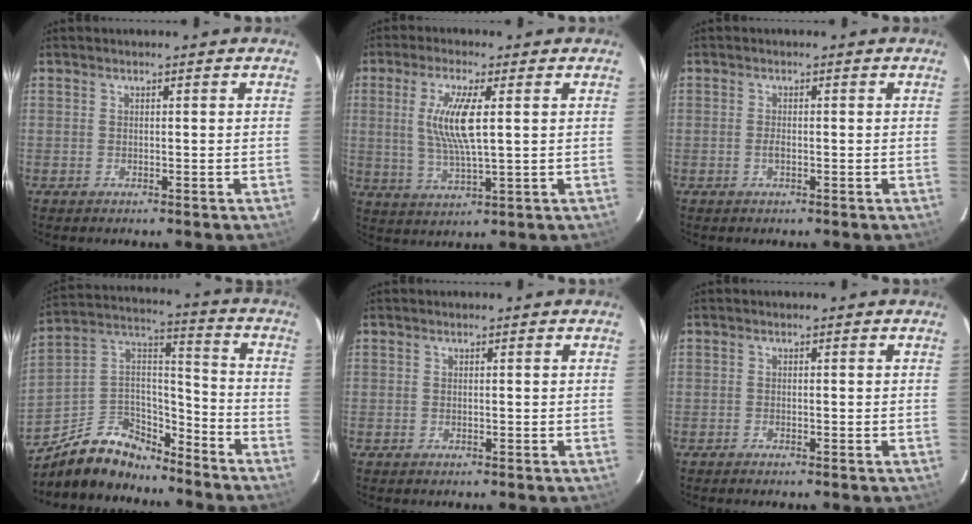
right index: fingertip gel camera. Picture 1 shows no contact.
{"total": 9.0, "force": [1.7, 1.4, 8.7], "torque": [-0.173, -0.004, 0.035]}
{"total": 1.2, "force": [-0.4, 0.5, 1.0], "torque": [-0.020, 0.001, -0.008]}
{"total": 15.7, "force": [-12.0, 7.8, 6.4], "torque": [-0.151, 0.045, -0.199]}
{"total": 0.0}
{"total": 0.5, "force": [-0.5, 0.0, 0.0], "torque": [-0.001, -0.003, -0.010]}